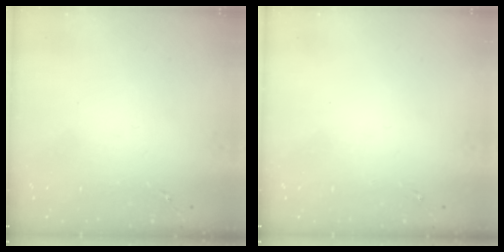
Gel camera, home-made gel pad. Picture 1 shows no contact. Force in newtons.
{"total": 0.0}